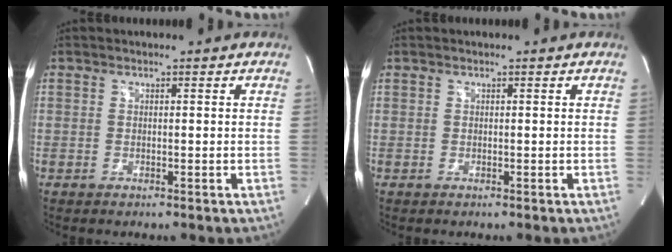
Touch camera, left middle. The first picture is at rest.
{"total": 0.0}